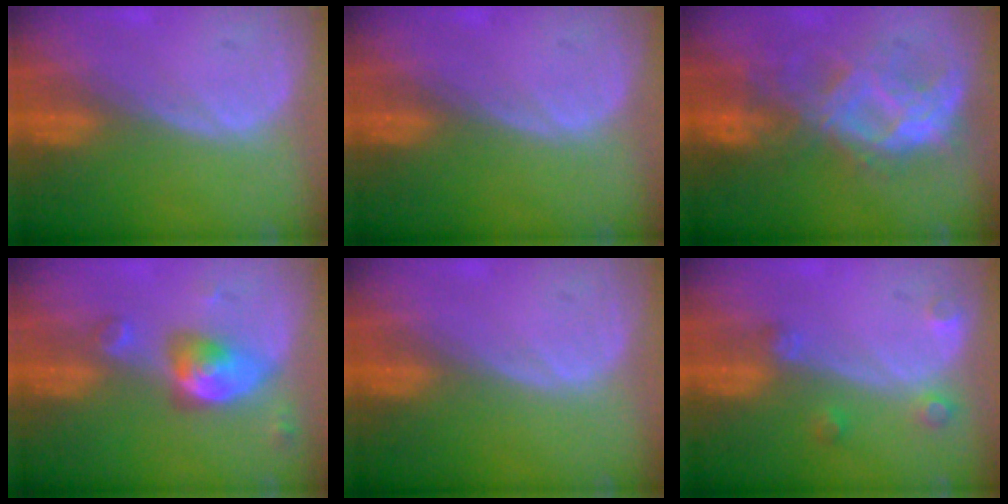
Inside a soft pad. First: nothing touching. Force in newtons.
{"total": 0.0}
{"total": 8.8, "press": 8.5, "slide": 2.0}
{"total": 5.1, "press": 5.1, "slide": 0.2}
{"total": 0.0}
{"total": 2.6, "press": 2.6, "slide": 0.4}